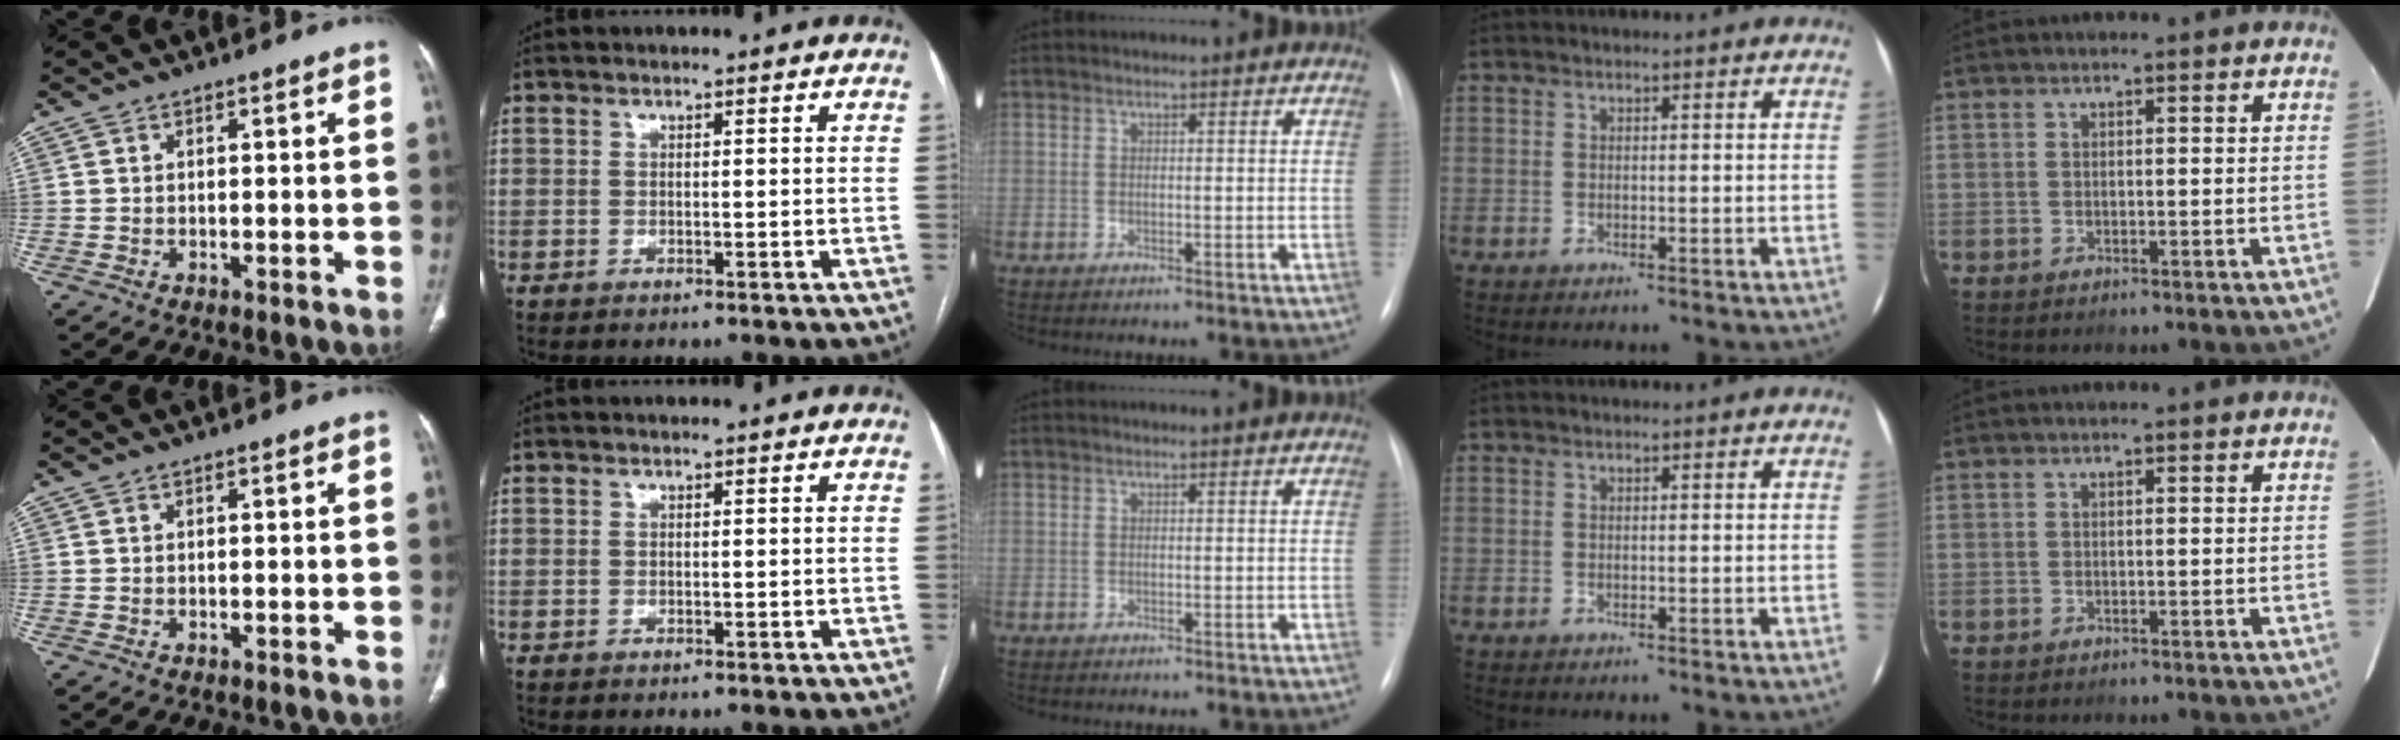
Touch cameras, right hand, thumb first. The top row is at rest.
{}